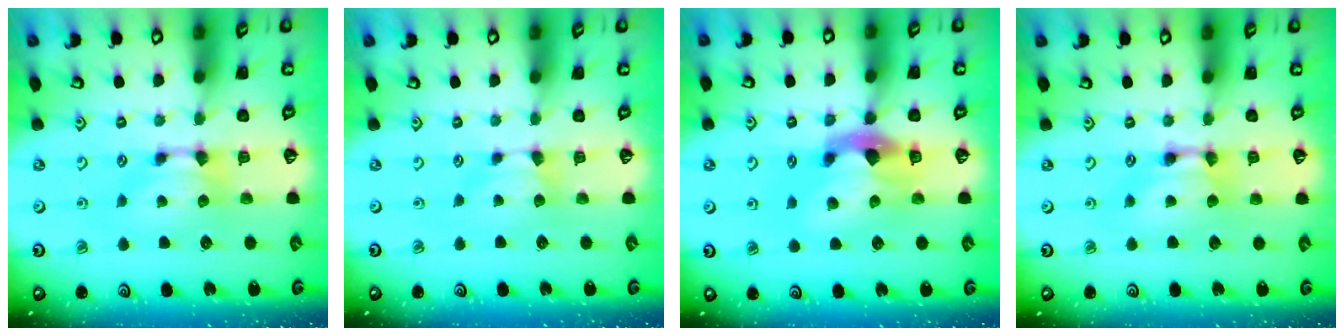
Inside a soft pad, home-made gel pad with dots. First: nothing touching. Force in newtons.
{"total": 1.0, "press": 0.9, "slide": 0.3}
{"total": 5.8, "press": 5.6, "slide": 1.5}
{"total": 2.1, "press": 2.1, "slide": 0.0}